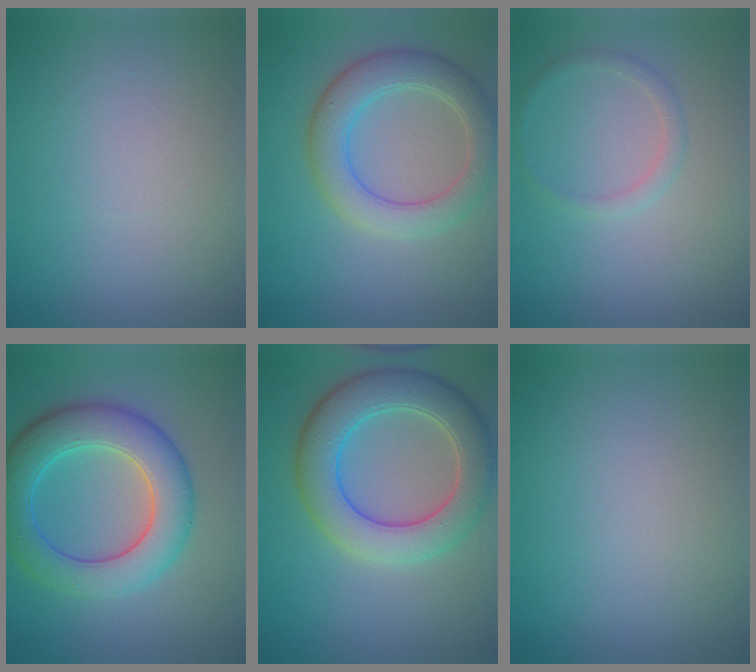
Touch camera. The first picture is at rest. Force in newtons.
{"total": 5.1, "press": 5.1, "slide": 0.1}
{"total": 1.1, "press": 1.1, "slide": 0.1}
{"total": 7.5, "press": 7.5, "slide": 0.1}
{"total": 7.2, "press": 7.2, "slide": 0.5}
{"total": 0.0}